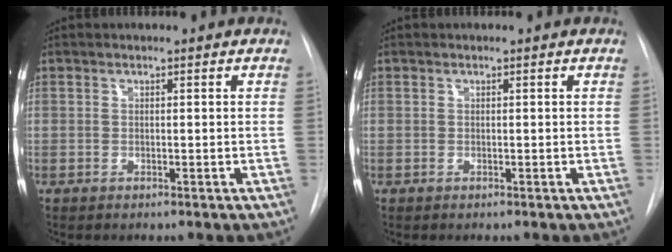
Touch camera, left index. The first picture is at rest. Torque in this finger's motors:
{"motor_torque": [0.00, 0.00, 0.00, 0.00]}